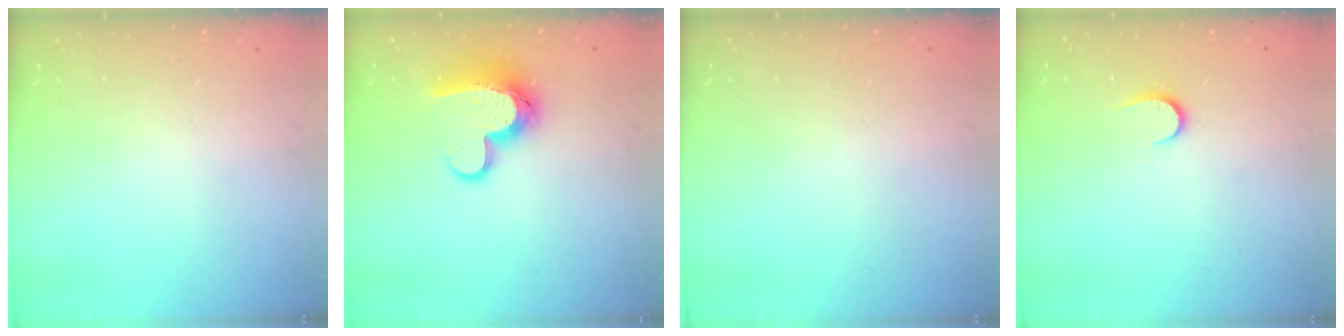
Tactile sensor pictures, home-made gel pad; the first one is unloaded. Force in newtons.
{"total": 13.2, "press": 13.2, "slide": 0.9}
{"total": 0.8, "press": 0.5, "slide": 0.6}
{"total": 6.7, "press": 6.7, "slide": 0.6}